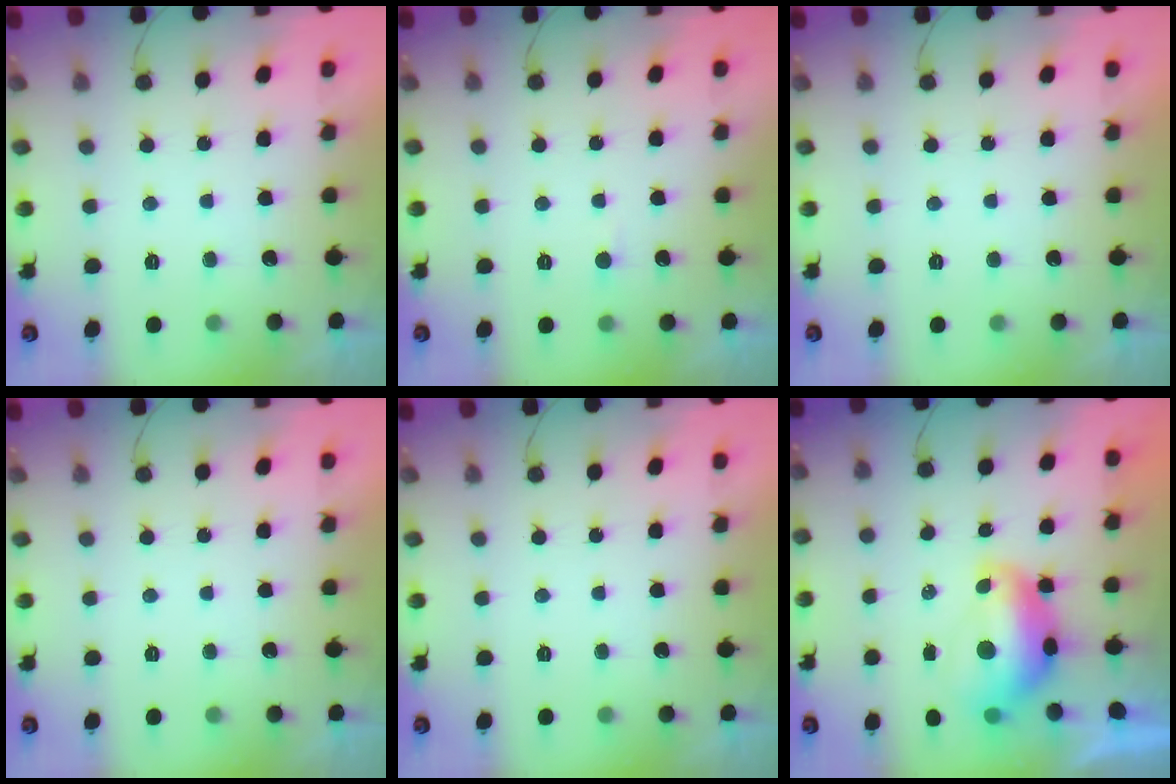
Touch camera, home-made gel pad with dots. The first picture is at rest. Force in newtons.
{"total": 1.6, "press": 1.6, "slide": 0.1}
{"total": 0.0}
{"total": 0.0}
{"total": 0.0}
{"total": 10.9, "press": 10.9, "slide": 0.9}